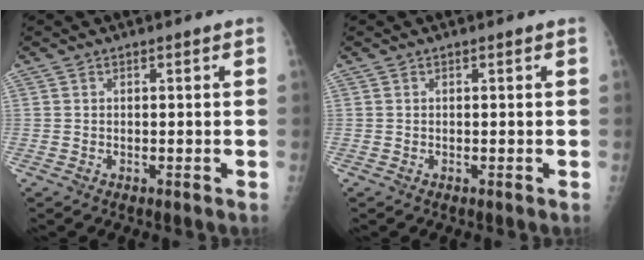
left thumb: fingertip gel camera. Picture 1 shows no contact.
{"total": 0.0}